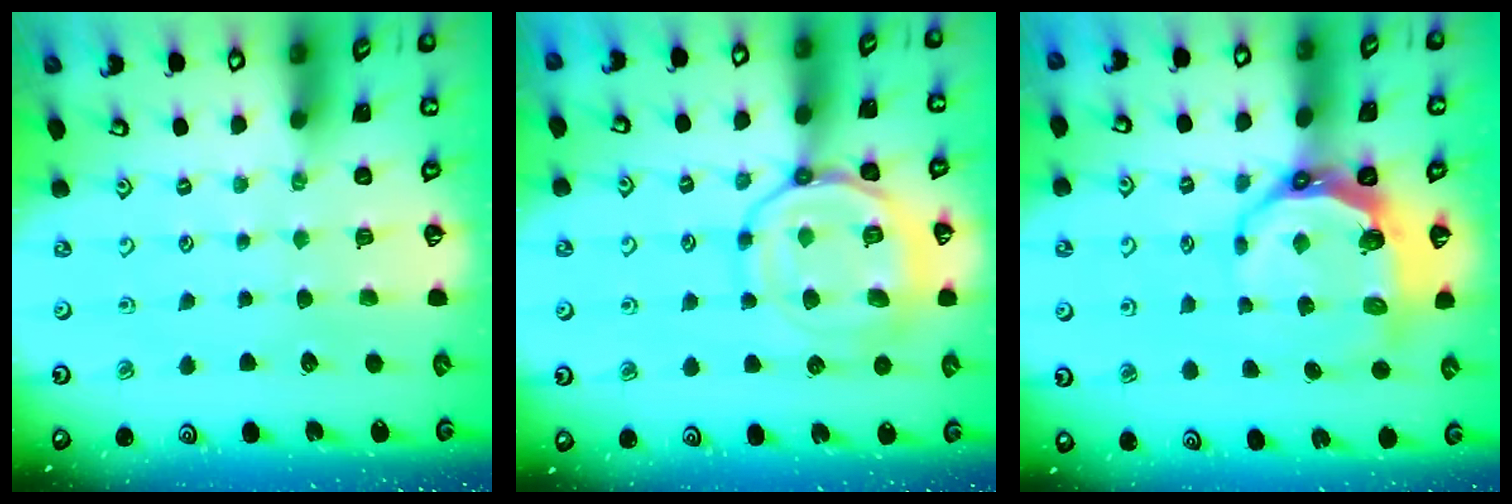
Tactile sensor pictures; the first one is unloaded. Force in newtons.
{"total": 15.7, "press": 15.6, "slide": 1.5}
{"total": 8.2, "press": 7.2, "slide": 3.8}